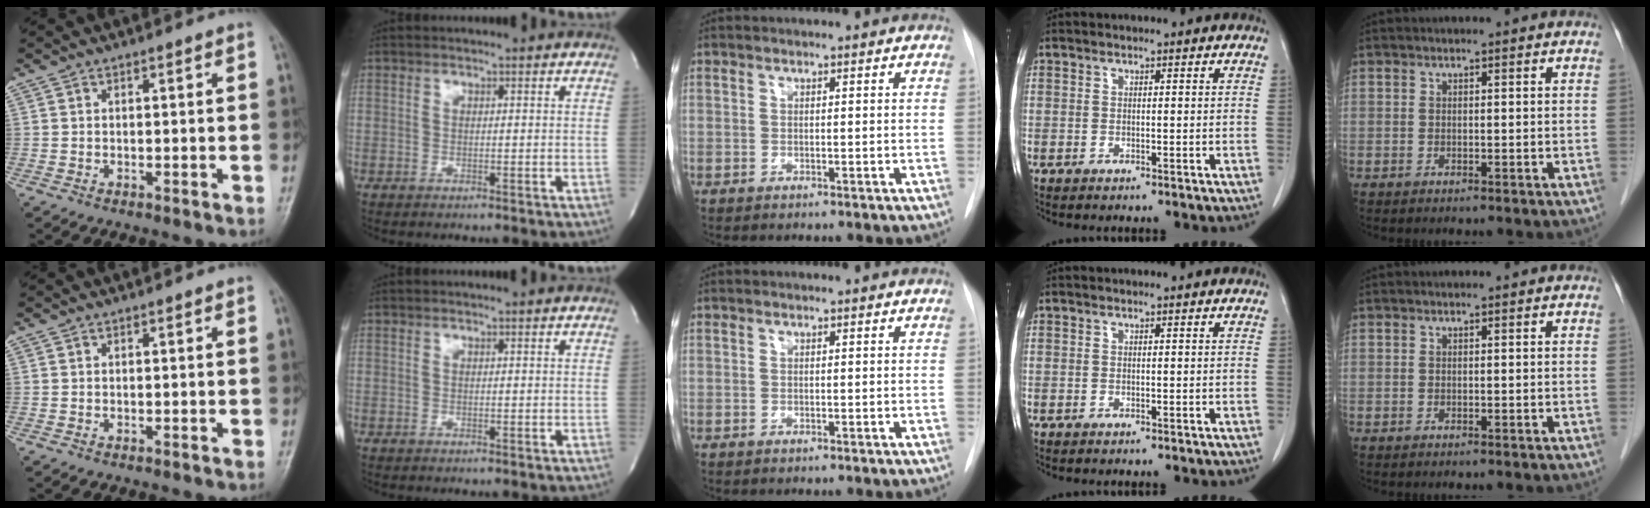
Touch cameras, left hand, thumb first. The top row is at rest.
{}